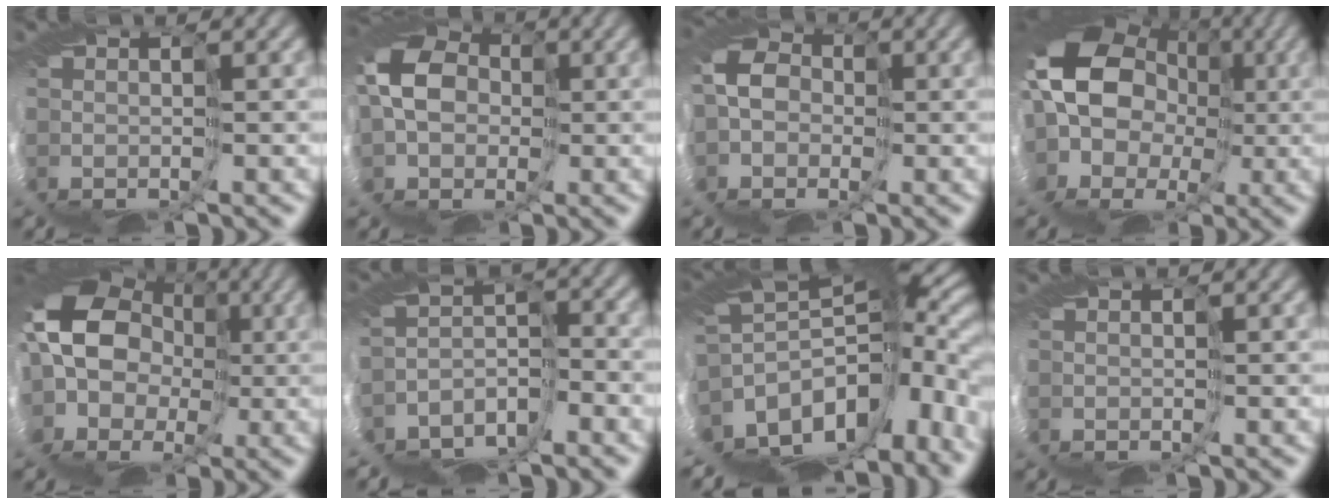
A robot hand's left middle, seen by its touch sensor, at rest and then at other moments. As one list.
[{"total": 9.8, "force": [0.7, 9.0, 3.8], "torque": [-0.148, -0.003, -0.008]}, {"total": 5.3, "force": [-1.7, 4.7, 1.7], "torque": [-0.082, -0.009, -0.041]}, {"total": 9.6, "force": [2.5, 8.3, 4.1], "torque": [-0.136, 0.002, 0.027]}, {"total": 9.1, "force": [1.5, 8.1, 3.8], "torque": [-0.137, 0.000, 0.006]}, {"total": 6.1, "force": [-5.6, -1.1, -2.1], "torque": [0.009, -0.012, -0.077]}, {"total": 6.6, "force": [-4.6, 1.8, 4.4], "torque": [-0.123, -0.009, -0.064]}, {"total": 0.0}]